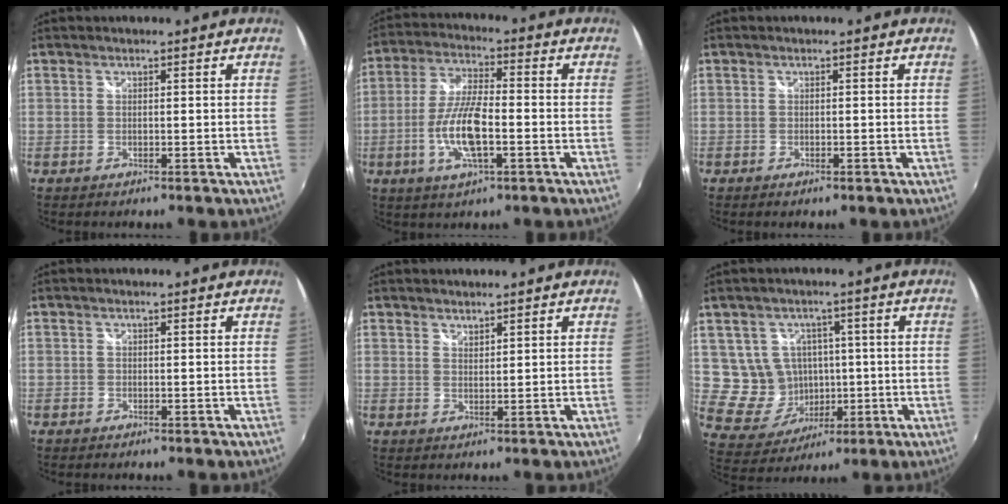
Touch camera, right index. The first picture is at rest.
{"total": 11.0, "force": [-3.2, 3.1, 10.1], "torque": [-0.208, -0.004, -0.063]}
{"total": 1.1, "force": [-0.7, 0.6, 0.6], "torque": [-0.010, -0.005, -0.013]}
{"total": 0.7, "force": [-0.6, 0.5, 0.0], "torque": [-0.003, -0.001, -0.012]}
{"total": 1.4, "force": [1.4, 0.4, 0.2], "torque": [0.000, 0.000, 0.024]}
{"total": 9.5, "force": [0.5, 9.0, 2.8], "torque": [-0.071, 0.007, 0.029]}